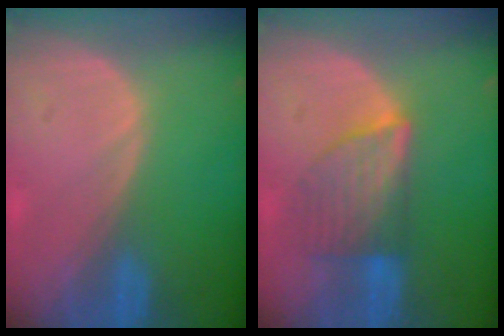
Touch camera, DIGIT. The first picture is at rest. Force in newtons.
{"total": 6.3, "press": 6.2, "slide": 0.6}